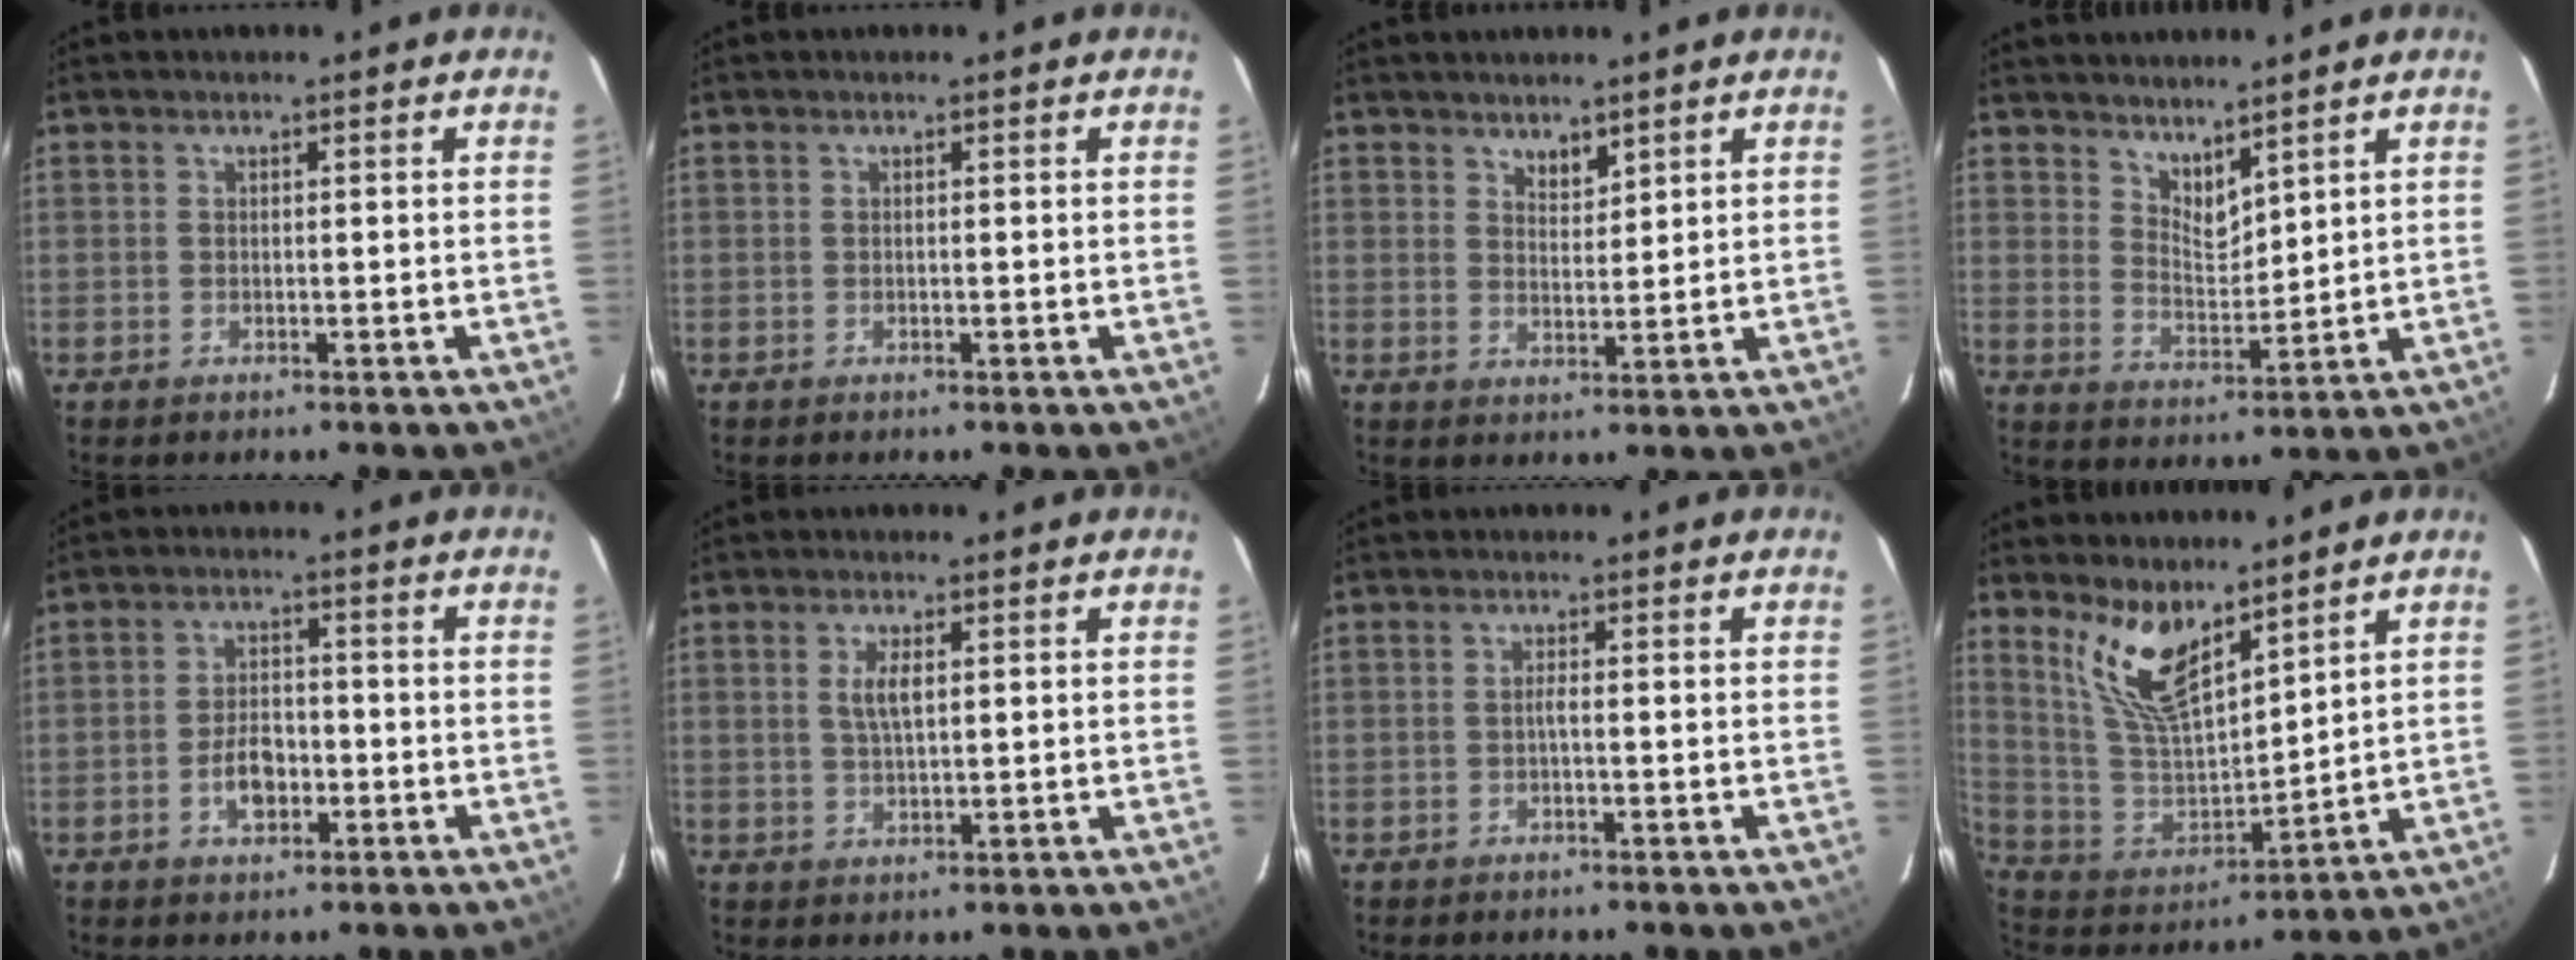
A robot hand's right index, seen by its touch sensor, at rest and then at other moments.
{"total": 0.0}
{"total": 3.0, "force": [2.5, 1.3, 1.2], "torque": [-0.015, 0.000, 0.043]}
{"total": 5.5, "force": [4.7, 1.9, 2.1], "torque": [-0.028, -0.006, 0.086]}
{"total": 5.3, "force": [-2.1, 3.2, 3.7], "torque": [-0.073, 0.009, -0.032]}
{"total": 3.3, "force": [1.0, 1.2, 2.9], "torque": [-0.055, 0.003, 0.021]}
{"total": 0.7, "force": [-0.3, -0.1, 0.6], "torque": [-0.007, 0.005, -0.007]}
{"total": 13.2, "force": [9.0, 5.0, 8.2], "torque": [-0.166, -0.006, 0.192]}